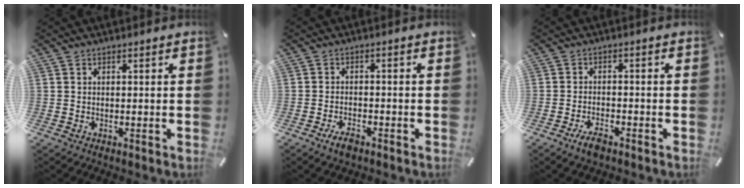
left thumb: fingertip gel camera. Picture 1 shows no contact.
{"total": 3.6, "force": [-2.5, 1.7, 1.9], "torque": [-0.037, 0.013, -0.048]}
{"total": 3.7, "force": [-2.8, 1.5, 2.0], "torque": [-0.044, 0.012, -0.055]}